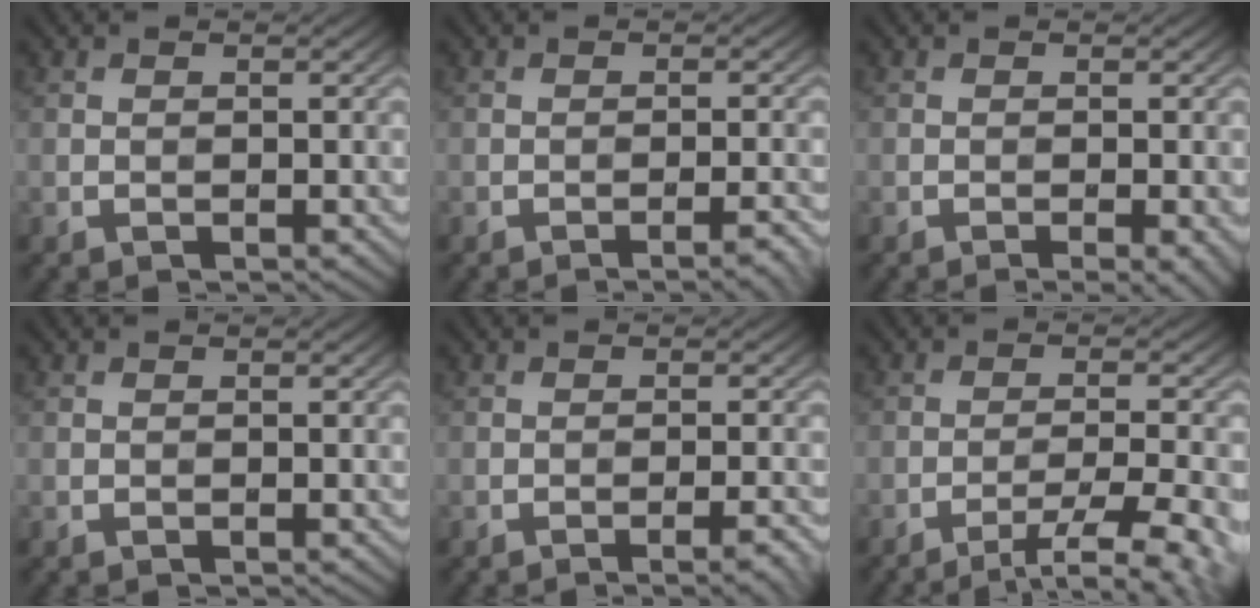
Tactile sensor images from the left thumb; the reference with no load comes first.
{"total": 2.5, "force": [-1.6, 0.4, 1.9], "torque": [-0.026, 0.008, -0.027]}
{"total": 2.1, "force": [-0.9, 0.3, 1.8], "torque": [-0.026, 0.000, -0.015]}
{"total": 0.0}
{"total": 3.0, "force": [-1.7, 0.5, 2.4], "torque": [-0.033, 0.008, -0.029]}
{"total": 7.6, "force": [-5.1, 1.1, 5.5], "torque": [-0.092, 0.003, -0.073]}